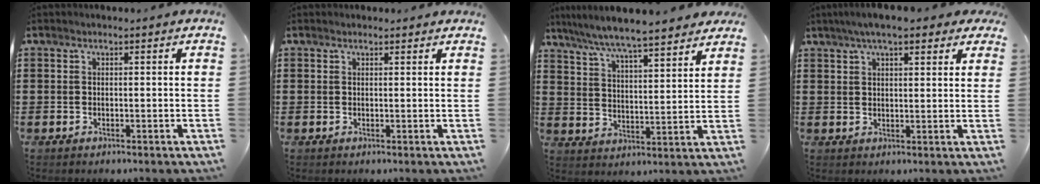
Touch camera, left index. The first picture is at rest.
{"total": 0.7, "force": [0.6, 0.3, 0.2], "torque": [-0.006, 0.001, 0.013]}
{"total": 6.2, "force": [5.8, 0.0, 2.2], "torque": [-0.070, -0.034, 0.099]}
{"total": 5.5, "force": [4.1, 1.3, 3.4], "torque": [-0.078, 0.005, 0.073]}